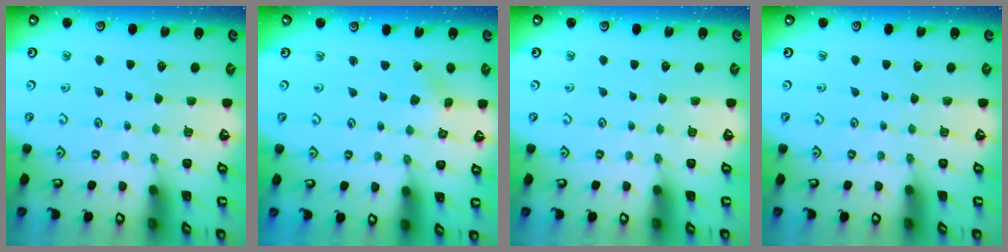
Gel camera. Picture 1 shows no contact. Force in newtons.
{"total": 0.9, "press": 0.9, "slide": 0.1}
{"total": 0.0}
{"total": 0.0}